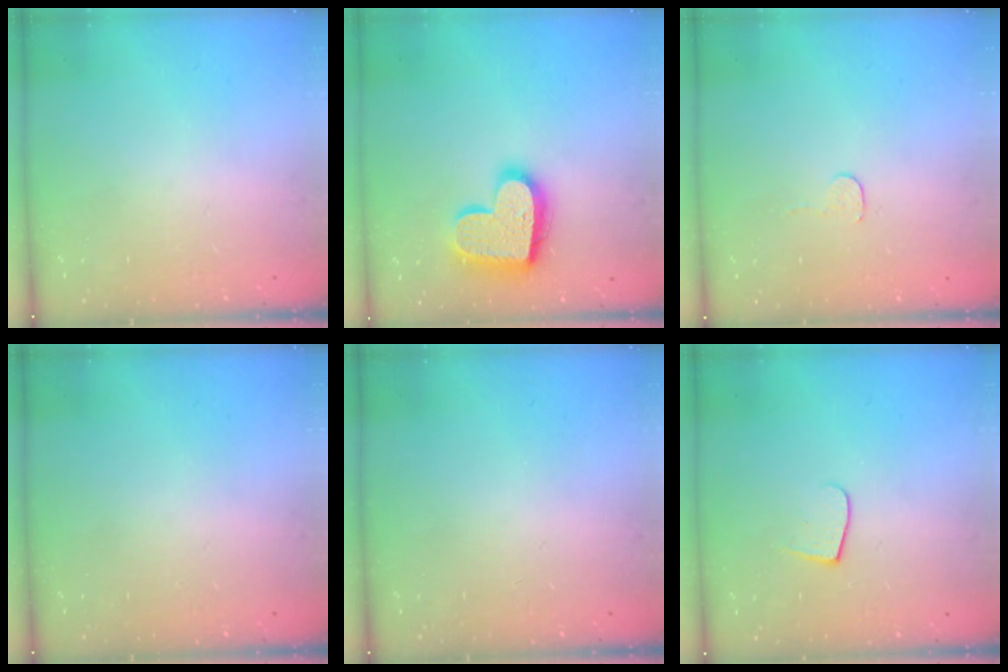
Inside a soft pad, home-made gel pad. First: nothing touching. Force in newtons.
{"total": 18.0, "press": 18.0, "slide": 1.1}
{"total": 2.7, "press": 2.7, "slide": 0.2}
{"total": 0.0}
{"total": 0.0}
{"total": 5.8, "press": 5.8, "slide": 0.7}